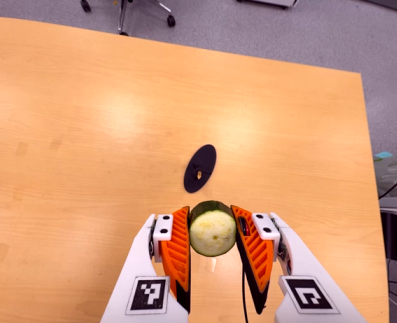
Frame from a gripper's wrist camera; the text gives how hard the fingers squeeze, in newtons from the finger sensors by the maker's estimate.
{"total": 12.1, "left": 11.0, "right": 13.2}